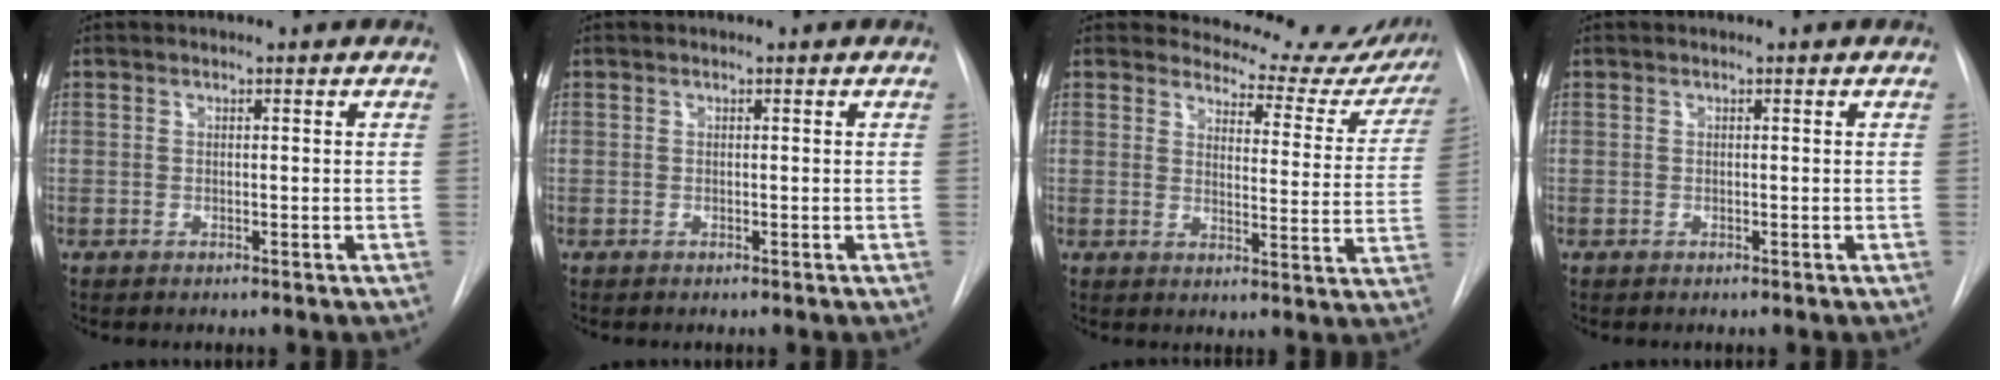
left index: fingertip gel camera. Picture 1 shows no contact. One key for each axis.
{"total": 0.0}
{"total": 14.3, "fx": 13.8, "fy": 3.6, "fz": 1.0, "tx": 0.018, "ty": -0.073, "tz": 0.135}
{"total": 0.0}